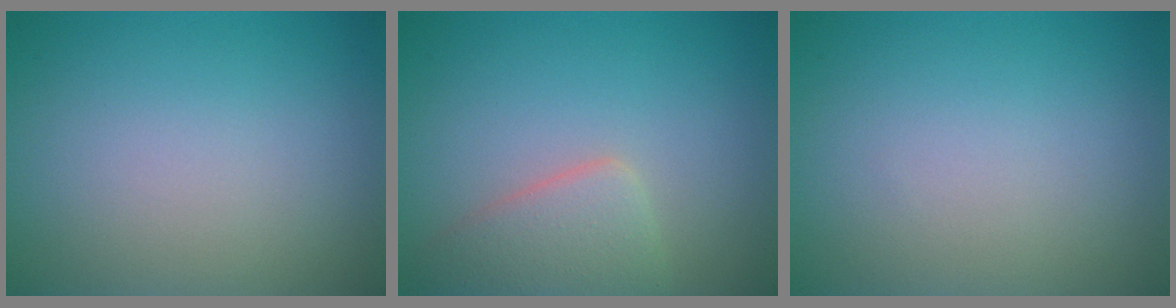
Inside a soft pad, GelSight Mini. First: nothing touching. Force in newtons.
{"total": 3.2, "press": 3.2, "slide": 0.3}
{"total": 0.0}